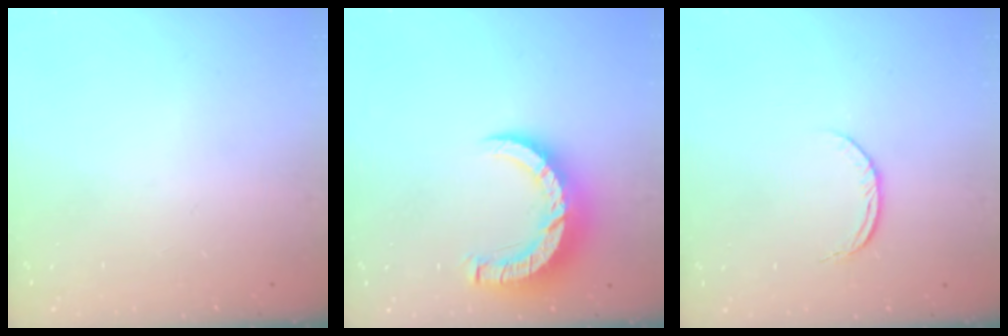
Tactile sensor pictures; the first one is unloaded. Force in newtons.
{"total": 8.9, "press": 8.9, "slide": 0.9}
{"total": 4.9, "press": 4.9, "slide": 0.5}